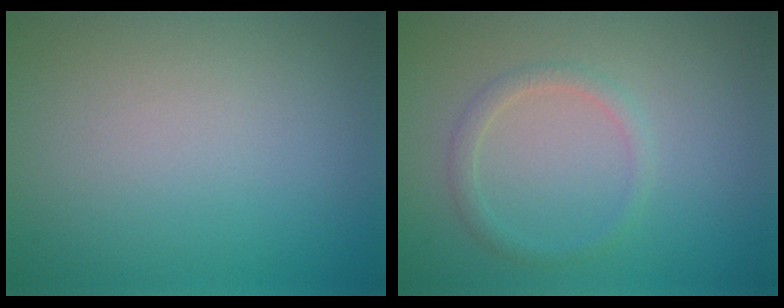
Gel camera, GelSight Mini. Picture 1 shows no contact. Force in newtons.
{"total": 1.4, "press": 1.4, "slide": 0.1}